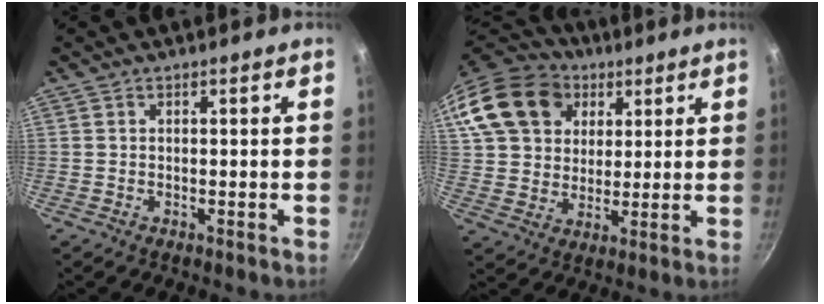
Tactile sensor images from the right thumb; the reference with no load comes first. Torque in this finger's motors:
{"motor_torque": [-0.74, 1.71, 0.38, 0.51, 0.10]}